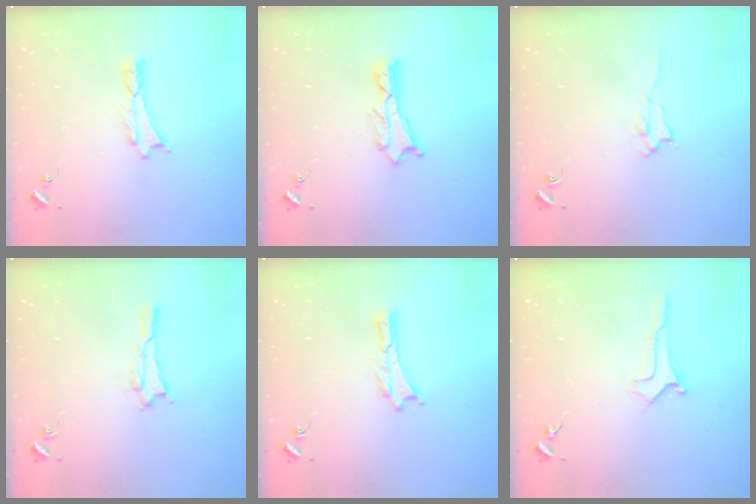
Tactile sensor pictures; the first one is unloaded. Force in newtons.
{"total": 1.1, "press": 1.0, "slide": 0.2}
{"total": 1.4, "press": 1.4, "slide": 0.2}
{"total": 1.1, "press": 1.1, "slide": 0.1}
{"total": 0.0}
{"total": 0.6, "press": 0.6, "slide": 0.1}